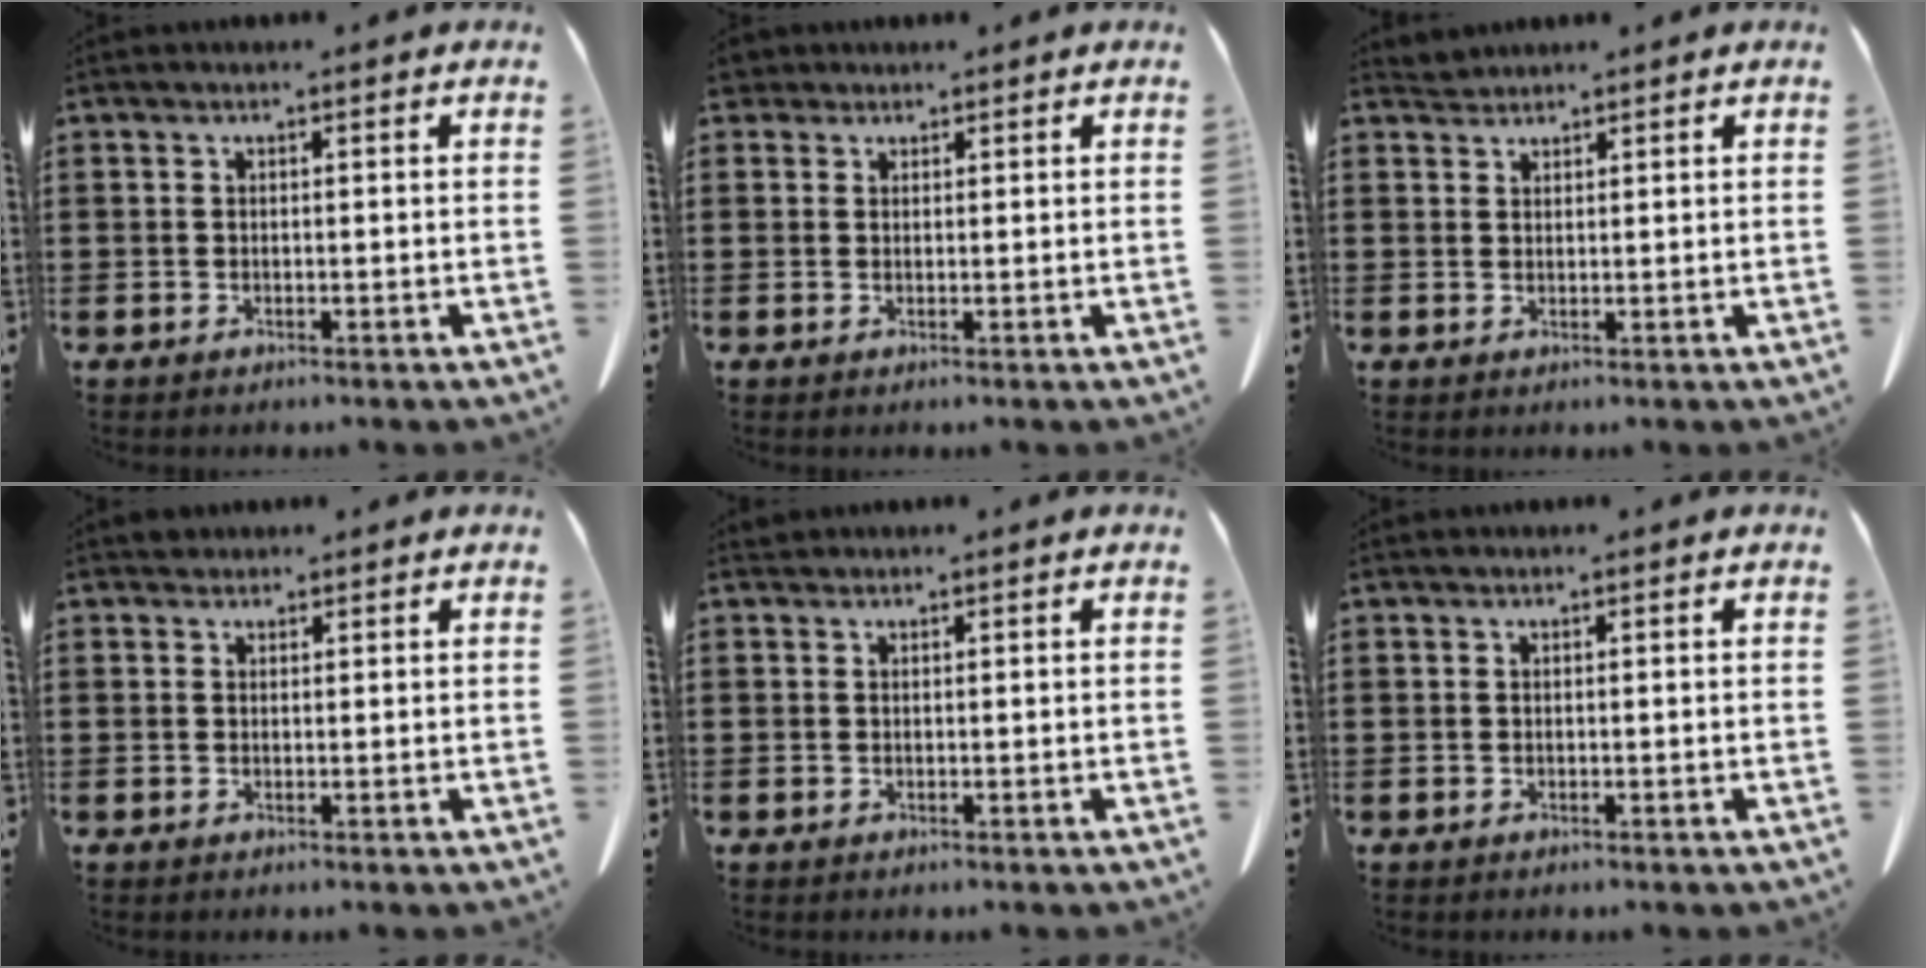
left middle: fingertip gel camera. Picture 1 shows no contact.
{"total": 2.0, "force": [1.6, 1.0, 0.4], "torque": [-0.016, 0.006, 0.034]}
{"total": 1.4, "force": [1.3, 0.3, -0.3], "torque": [0.000, -0.001, 0.028]}
{"total": 1.0, "force": [0.9, 0.5, 0.0], "torque": [-0.002, 0.001, 0.020]}
{"total": 0.7, "force": [0.6, 0.4, 0.0], "torque": [-0.002, 0.000, 0.012]}
{"total": 0.0}